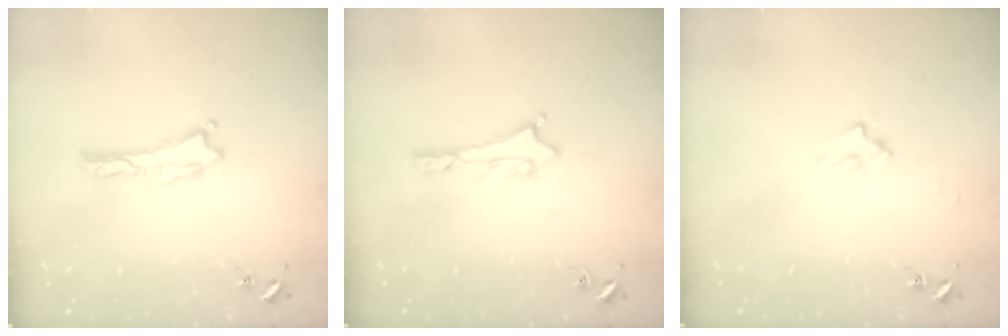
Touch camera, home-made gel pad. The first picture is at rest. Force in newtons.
{"total": 0.9, "press": 0.8, "slide": 0.1}
{"total": 2.0, "press": 2.0, "slide": 0.3}